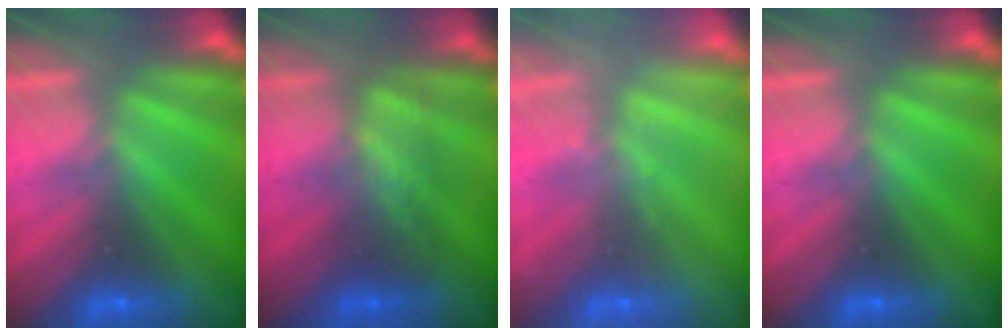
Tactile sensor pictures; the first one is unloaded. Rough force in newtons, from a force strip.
{"total": 3.4}
{"total": 2.3}
{"total": 0.0}